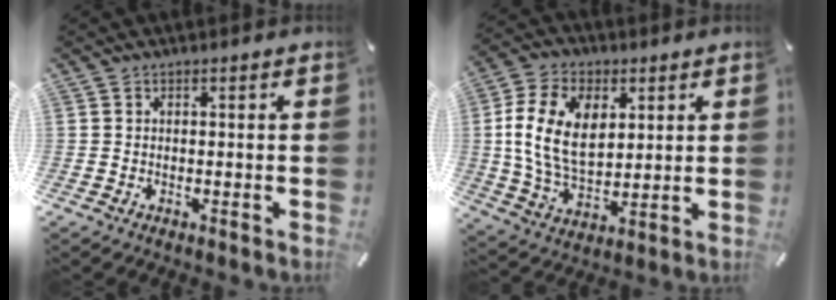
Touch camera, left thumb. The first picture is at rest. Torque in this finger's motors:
{"motor_torque": [1.72, 2.06, 2.17, -0.59, 0.56]}